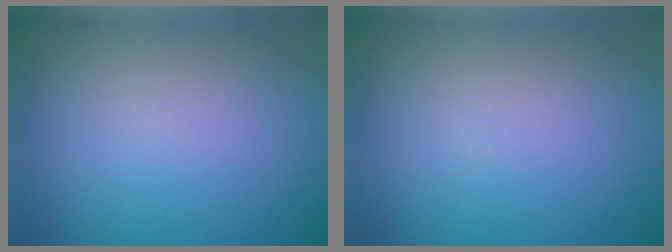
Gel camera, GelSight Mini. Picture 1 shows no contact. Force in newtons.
{"total": 0.0}